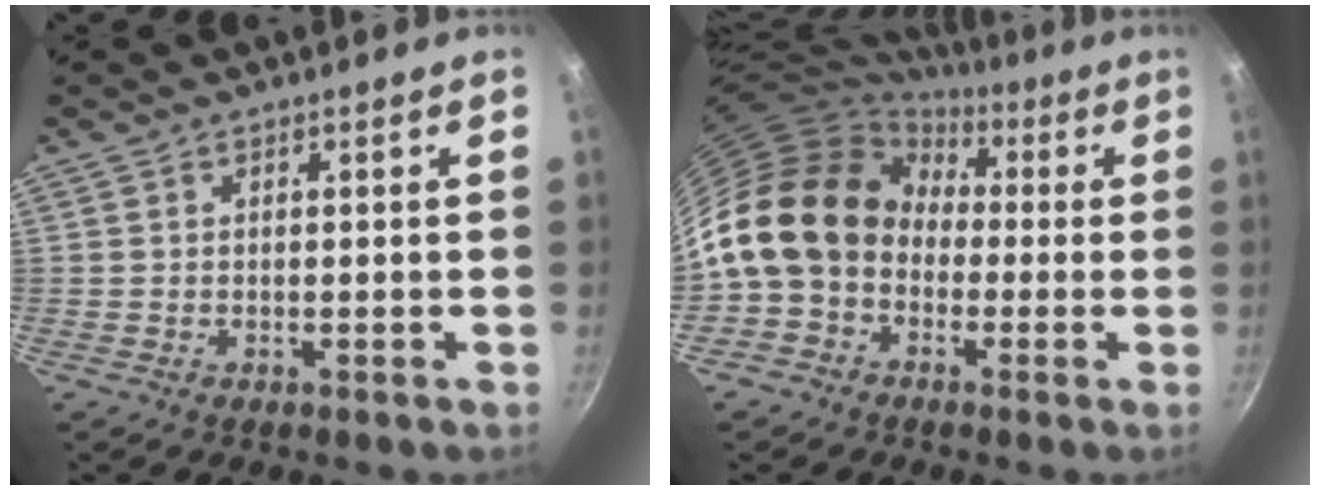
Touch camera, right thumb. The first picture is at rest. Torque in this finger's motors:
{"motor_torque": [-0.61, 1.59, 1.45, -1.32, 0.23]}